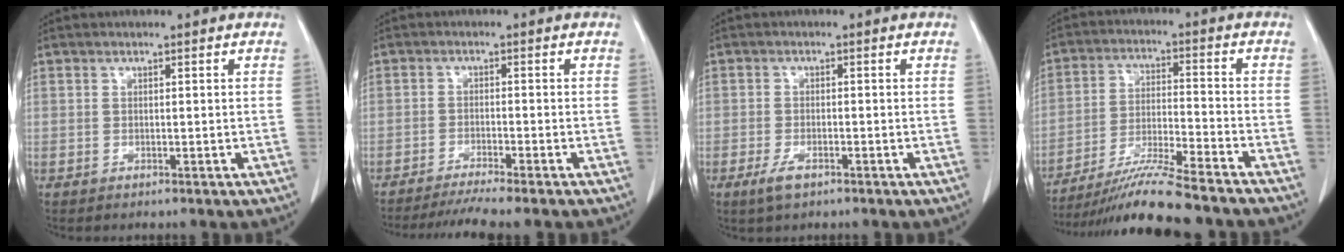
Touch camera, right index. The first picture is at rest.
{"total": 8.1, "force": [-7.2, -1.0, 3.8], "torque": [-0.041, -0.018, -0.111]}
{"total": 2.9, "force": [-1.8, 1.0, 2.0], "torque": [-0.044, -0.002, -0.032]}
{"total": 13.9, "force": [-12.1, -0.7, 6.9], "torque": [-0.121, -0.020, -0.203]}